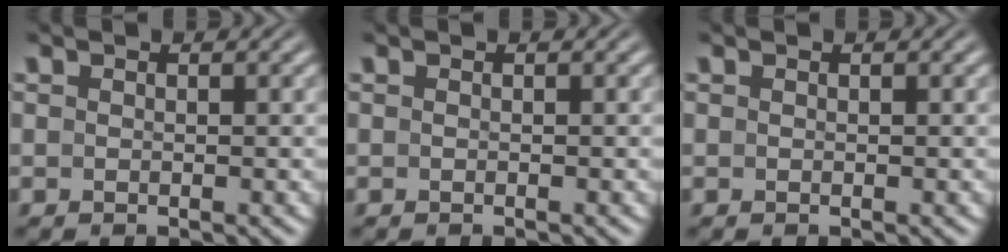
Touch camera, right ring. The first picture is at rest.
{"total": 0.0}
{"total": 0.0}